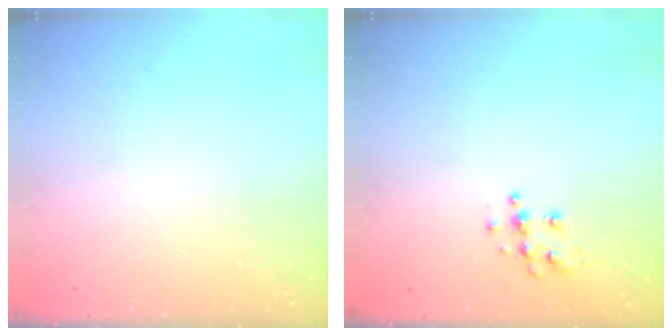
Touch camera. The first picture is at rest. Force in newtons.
{"total": 7.7, "press": 7.7, "slide": 0.3}